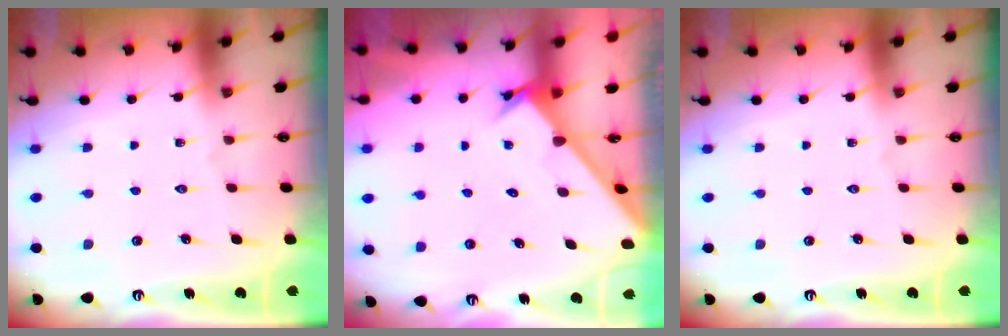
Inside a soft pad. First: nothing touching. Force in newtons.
{"total": 2.4, "press": 2.4, "slide": 0.1}
{"total": 0.0}